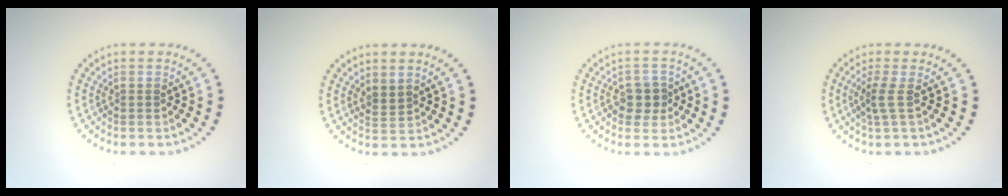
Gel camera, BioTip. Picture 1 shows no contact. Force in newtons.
{"total": 1.4, "press": 1.1, "slide": 0.8}
{"total": 2.4, "press": 2.2, "slide": 0.8}
{"total": 1.8, "press": 1.1, "slide": 1.4}